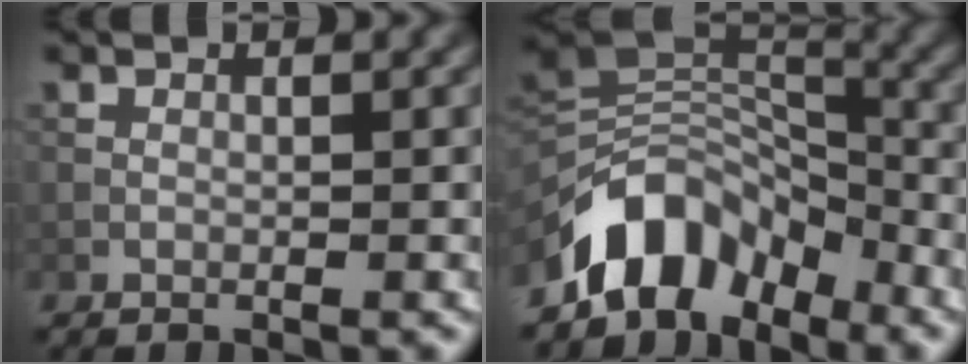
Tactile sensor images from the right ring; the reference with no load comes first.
{"total": 7.7, "force": [-5.4, 4.3, 3.4], "torque": [-0.034, 0.005, -0.107]}